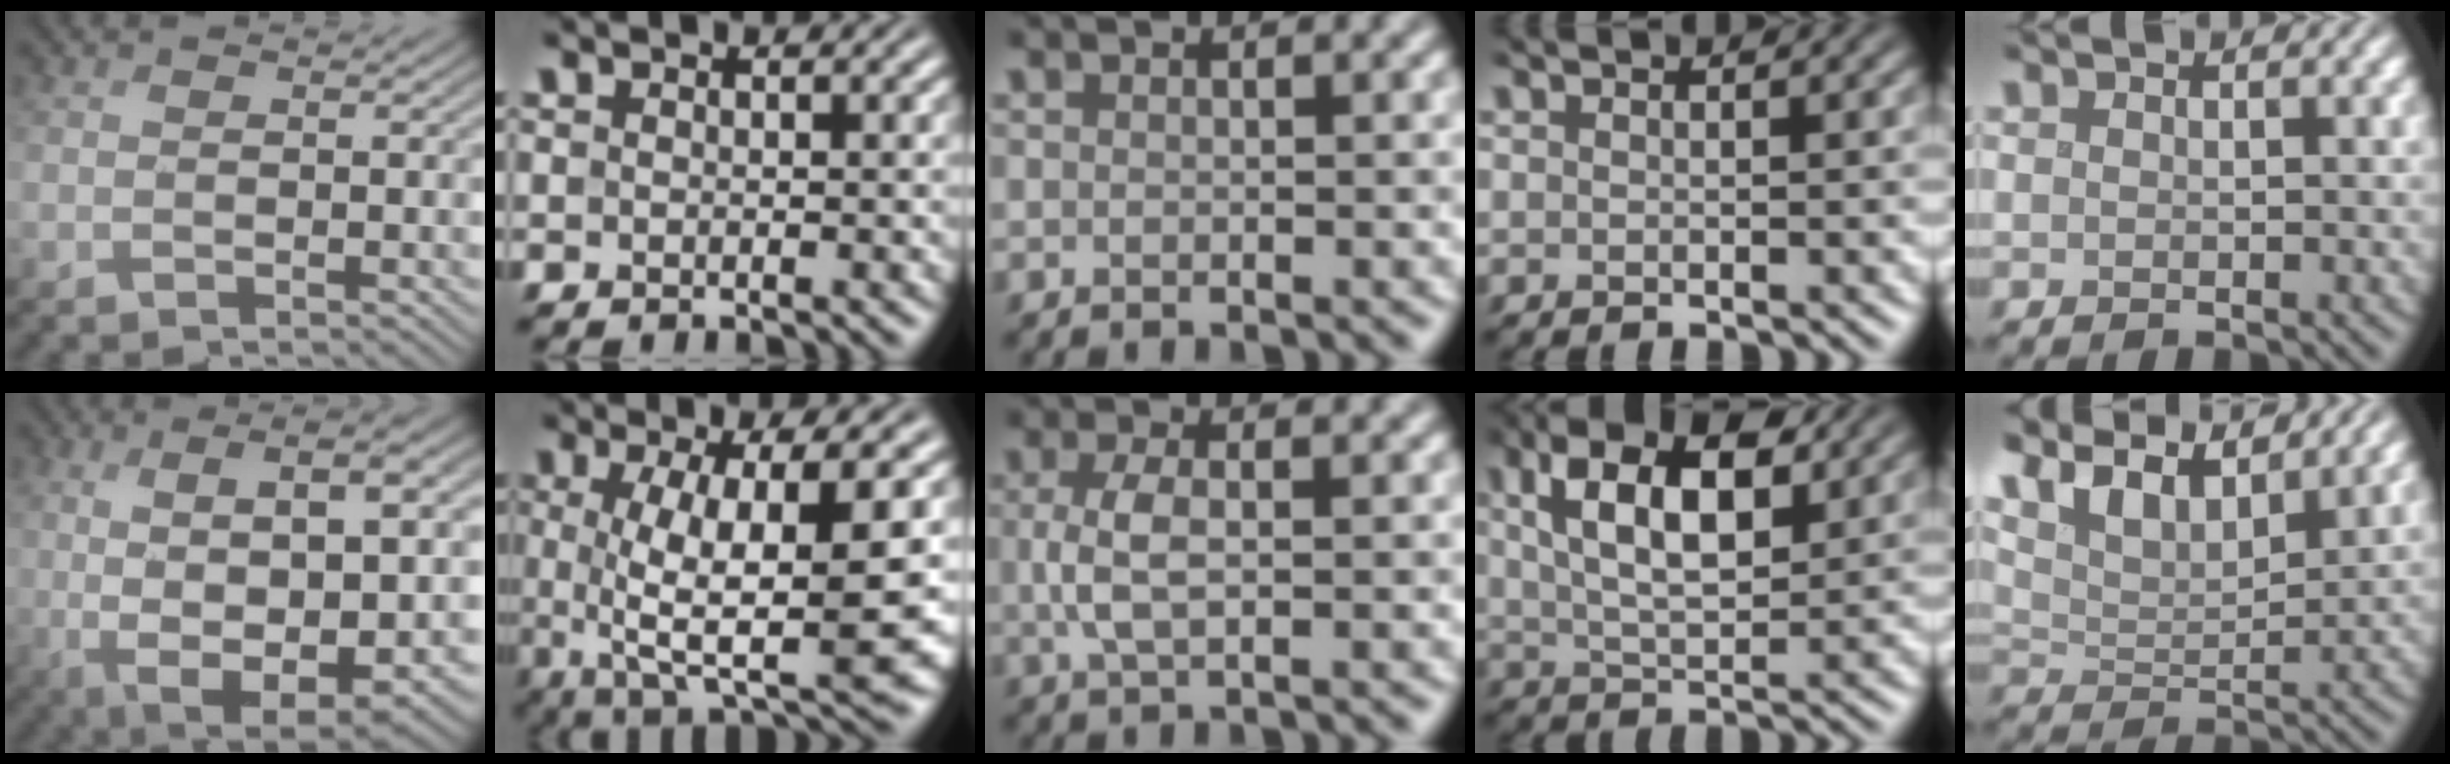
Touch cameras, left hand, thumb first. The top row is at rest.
{"thumb": {"total": 14.3, "force": [0.3, 5.8, 13.1], "torque": [-0.233, -0.010, 0.028]}, "index": {"total": 10.6, "force": [0.2, 3.1, 10.1], "torque": [-0.168, -0.013, 0.010]}, "middle": {"total": 3.0, "force": [0.1, 1.2, 2.7], "torque": [-0.065, -0.002, 0.000]}, "ring": {"total": 7.9, "force": [2.9, 3.7, 6.4], "torque": [-0.118, 0.013, 0.047]}, "little": {"total": 8.8, "force": [6.8, 2.9, 4.7], "torque": [-0.104, 0.015, 0.096]}}